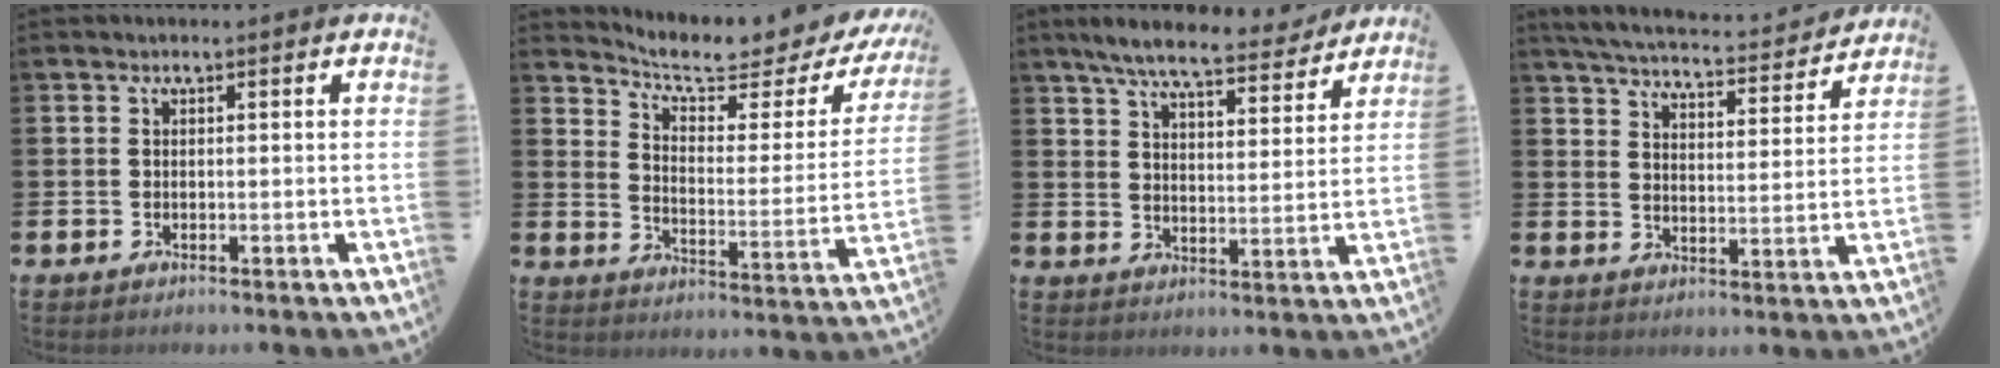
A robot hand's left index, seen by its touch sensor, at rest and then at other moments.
{"total": 7.4, "force": [6.6, 1.4, 2.8], "torque": [-0.075, -0.050, 0.107]}
{"total": 7.9, "force": [7.1, 1.3, 3.2], "torque": [-0.073, -0.037, 0.121]}
{"total": 5.3, "force": [5.1, 0.6, 1.1], "torque": [-0.040, -0.041, 0.084]}